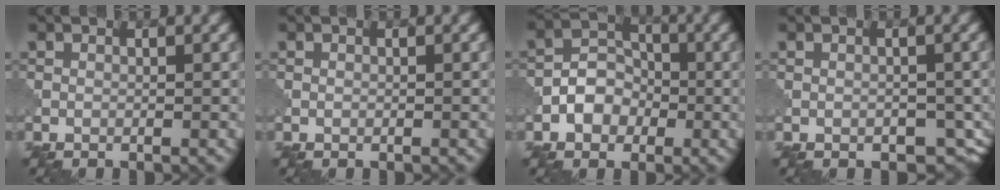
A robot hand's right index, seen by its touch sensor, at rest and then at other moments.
{"total": 0.0}
{"total": 3.4, "force": [-1.3, 2.7, 1.6], "torque": [-0.020, 0.009, -0.024]}
{"total": 2.9, "force": [-0.9, 2.0, 1.9], "torque": [-0.025, -0.013, -0.009]}